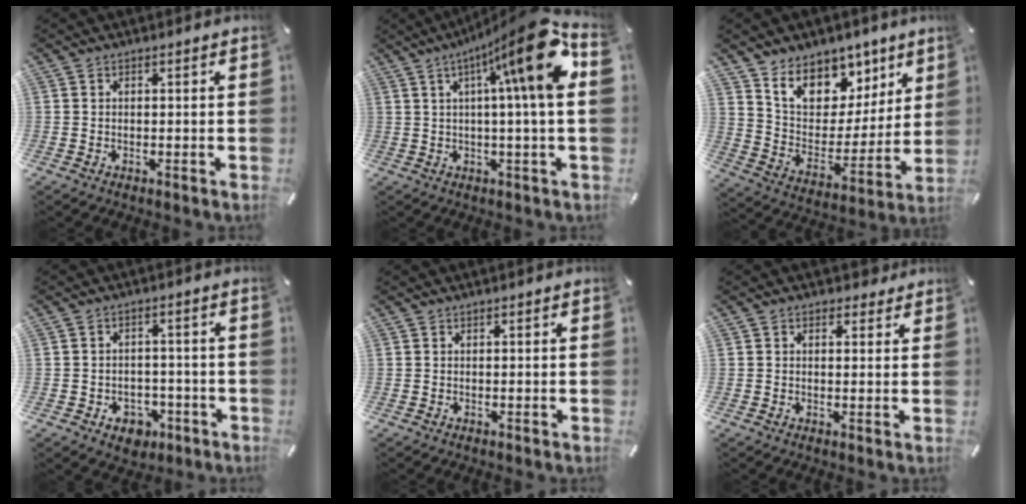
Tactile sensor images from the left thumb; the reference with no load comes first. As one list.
[{"total": 18.2, "force": [5.9, 1.7, 17.1], "torque": [-0.257, -0.038, 0.071]}, {"total": 12.5, "force": [8.7, 8.4, 3.2], "torque": [-0.054, -0.077, 0.160]}, {"total": 5.4, "force": [-2.5, 4.3, 2.0], "torque": [-0.031, 0.013, -0.045]}, {"total": 0.0}, {"total": 2.3, "force": [1.1, 1.7, 1.0], "torque": [-0.008, 0.000, 0.015]}]